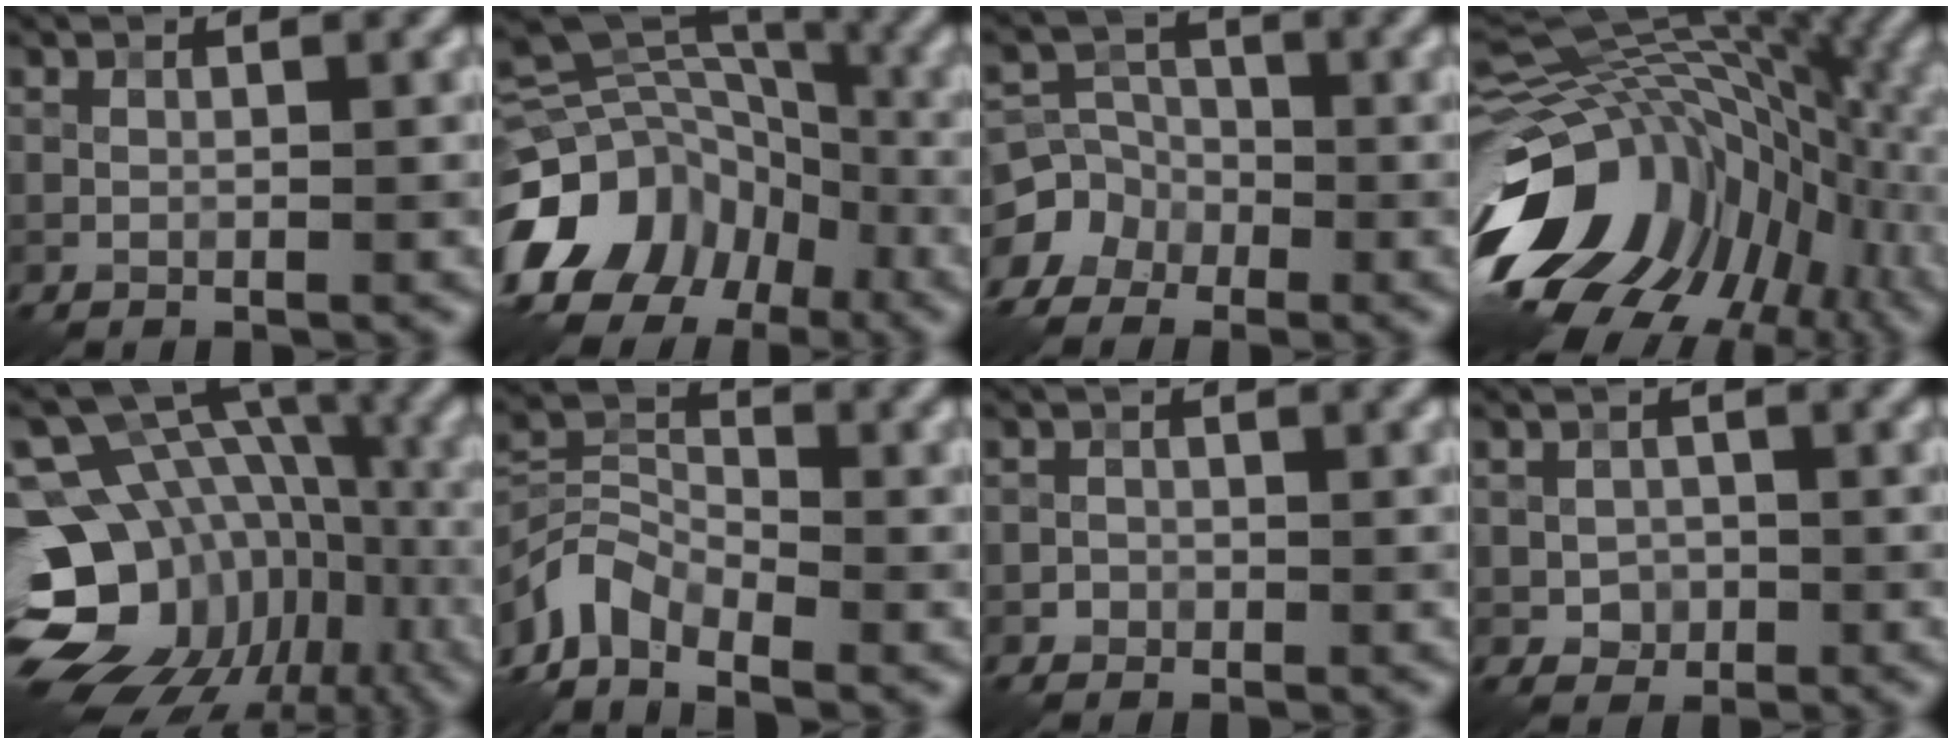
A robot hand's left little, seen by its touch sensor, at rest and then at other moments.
{"total": 15.1, "force": [-7.4, 11.6, 6.2], "torque": [-0.150, 0.000, -0.123]}
{"total": 5.9, "force": [-3.6, 4.6, 0.6], "torque": [0.010, 0.000, -0.081]}
{"total": 18.2, "force": [-5.5, 12.3, 12.2], "torque": [-0.210, 0.008, -0.083]}
{"total": 18.8, "force": [-6.6, 14.3, 10.2], "torque": [-0.184, 0.006, -0.079]}
{"total": 5.3, "force": [-3.7, 2.7, 2.6], "torque": [-0.050, -0.002, -0.087]}
{"total": 0.7, "force": [-0.5, 0.5, -0.1], "torque": [0.003, 0.003, -0.008]}
{"total": 1.5, "force": [-0.4, 1.4, 0.5], "torque": [-0.003, -0.002, -0.010]}